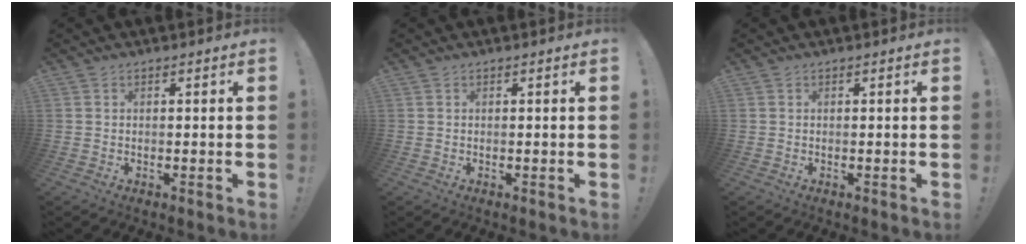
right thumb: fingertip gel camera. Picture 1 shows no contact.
{"total": 0.0}
{"total": 0.0}